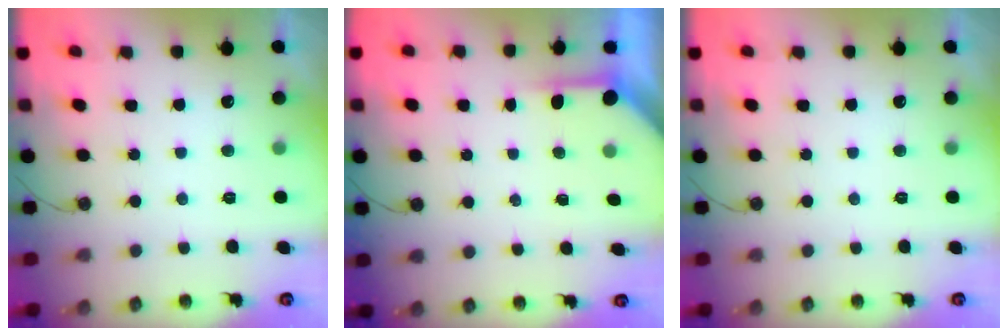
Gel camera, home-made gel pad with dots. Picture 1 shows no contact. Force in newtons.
{"total": 4.0, "press": 3.9, "slide": 0.3}
{"total": 0.0}